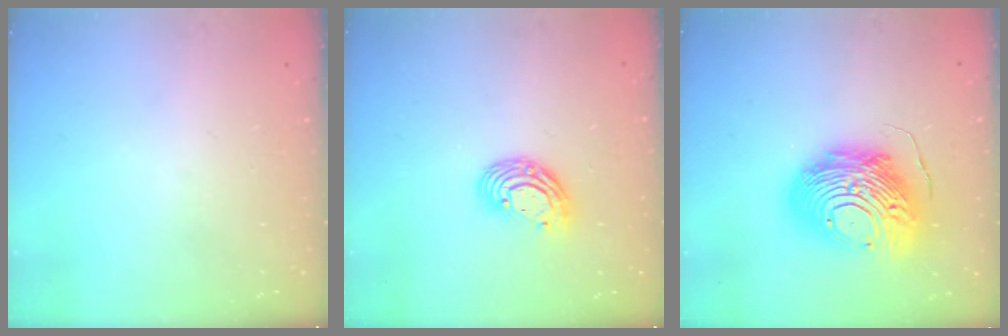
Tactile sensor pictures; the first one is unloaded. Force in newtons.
{"total": 9.5, "press": 9.5, "slide": 0.6}
{"total": 19.8, "press": 19.7, "slide": 1.9}